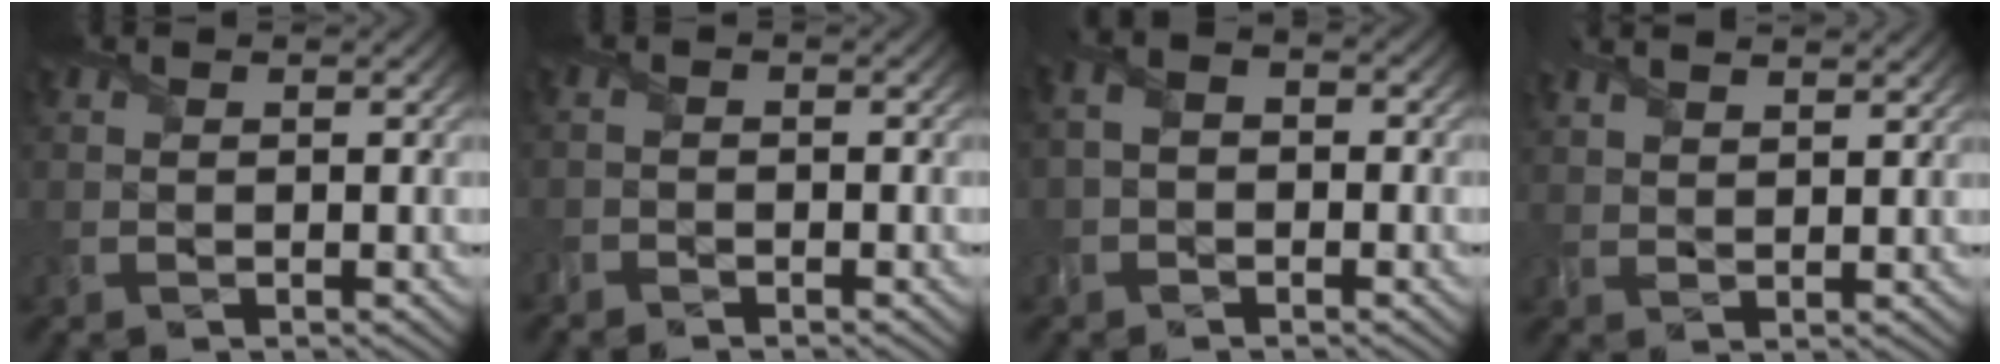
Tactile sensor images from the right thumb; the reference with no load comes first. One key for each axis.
{"total": 1.5, "fx": -1.5, "fy": 0.2, "fz": 0.0, "tx": 0.002, "ty": -0.002, "tz": -0.030}
{"total": 3.0, "fx": -0.9, "fy": 2.2, "fz": 1.7, "tx": -0.031, "ty": 0.008, "tz": -0.026}
{"total": 4.4, "fx": 3.6, "fy": 1.1, "fz": 2.3, "tx": -0.040, "ty": 0.004, "tz": 0.056}